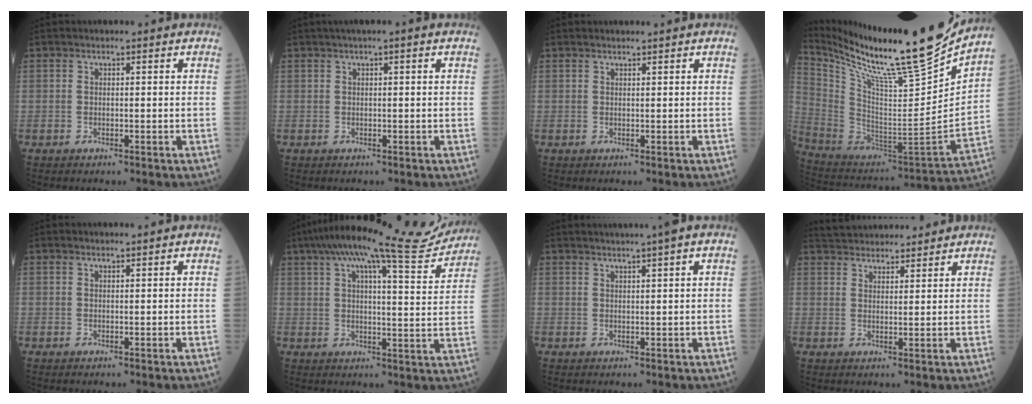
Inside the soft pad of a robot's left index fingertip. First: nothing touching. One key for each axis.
{"total": 2.4, "fx": 1.5, "fy": 0.0, "fz": 1.9, "tx": -0.033, "ty": 0.013, "tz": 0.024}
{"total": 1.7, "fx": 1.6, "fy": 0.0, "fz": 0.6, "tx": -0.007, "ty": 0.012, "tz": 0.025}
{"total": 27.0, "fx": 22.5, "fy": -0.1, "fz": 14.9, "tx": -0.270, "ty": -0.067, "tz": 0.372}
{"total": 1.4, "fx": 1.3, "fy": 0.0, "fz": 0.5, "tx": -0.006, "ty": 0.010, "tz": 0.022}
{"total": 18.1, "fx": 15.7, "fy": 1.5, "fz": 8.9, "tx": -0.147, "ty": 0.008, "tz": 0.210}
{"total": 4.2, "fx": 3.3, "fy": -0.9, "fz": 2.4, "tx": -0.037, "ty": 0.014, "tz": 0.051}
{"total": 10.3, "fx": 9.8, "fy": 2.2, "fz": 2.4, "tx": -0.037, "ty": 0.028, "tz": 0.147}